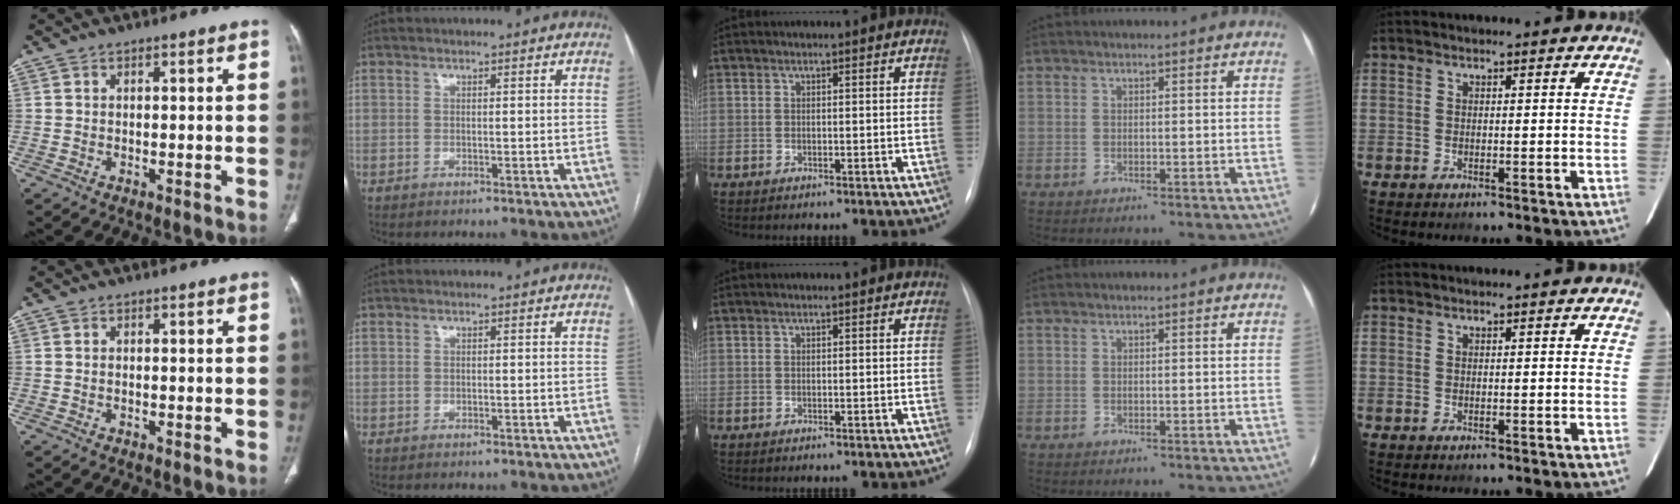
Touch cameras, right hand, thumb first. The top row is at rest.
{}